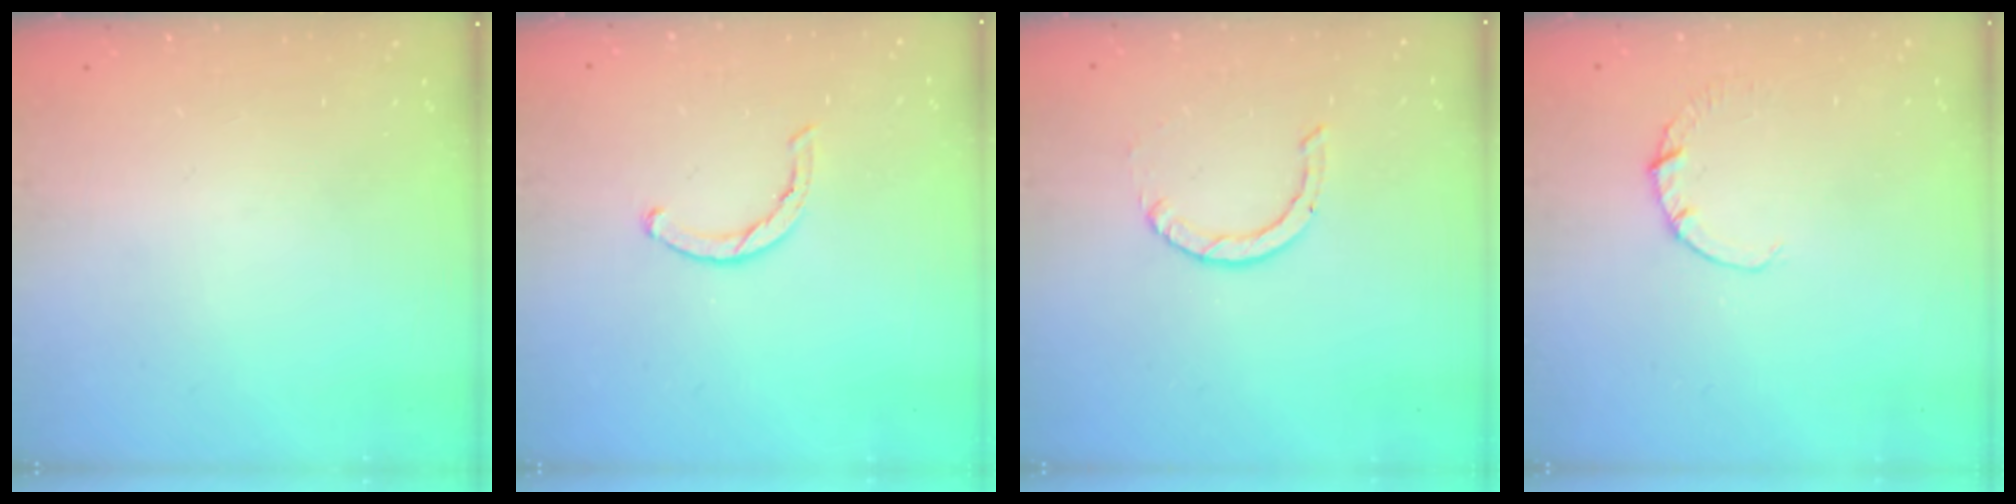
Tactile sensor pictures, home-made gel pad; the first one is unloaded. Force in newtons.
{"total": 1.8, "press": 1.8, "slide": 0.3}
{"total": 0.9, "press": 0.9, "slide": 0.1}
{"total": 1.9, "press": 1.9, "slide": 0.3}